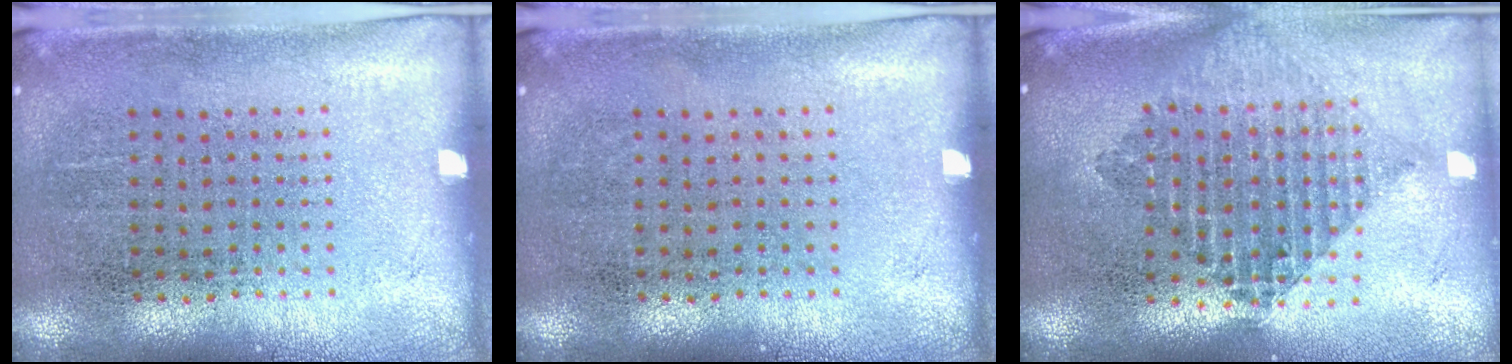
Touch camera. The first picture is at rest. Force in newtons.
{"total": 0.0}
{"total": 2.1, "press": 1.7, "slide": 1.2}